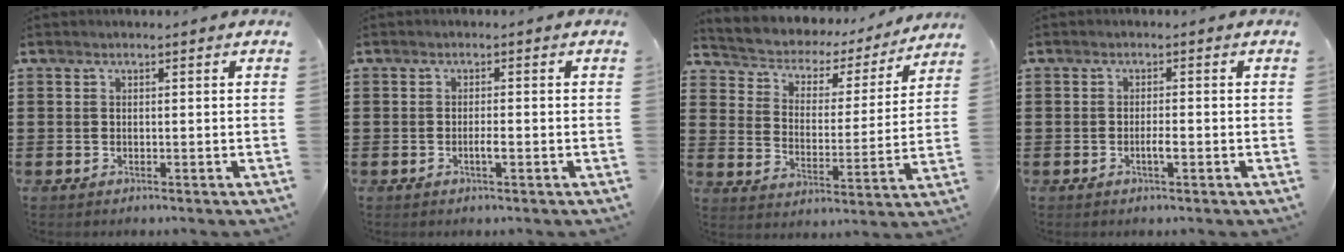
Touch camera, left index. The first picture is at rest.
{"total": 1.7, "force": [-0.6, 0.3, 1.6], "torque": [-0.029, 0.000, -0.011]}
{"total": 3.7, "force": [3.2, 1.8, 0.7], "torque": [-0.038, -0.026, 0.045]}
{"total": 1.9, "force": [-0.7, 0.3, 1.7], "torque": [-0.033, 0.001, -0.012]}